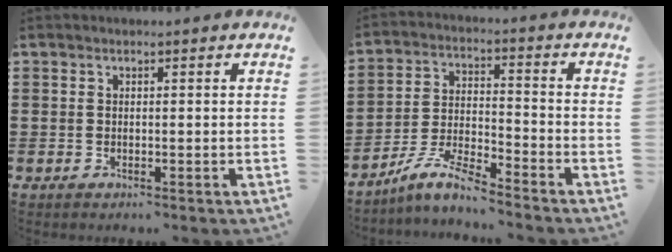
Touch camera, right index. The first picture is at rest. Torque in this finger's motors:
{"motor_torque": [-0.52, 0.99, -1.05, -0.21]}